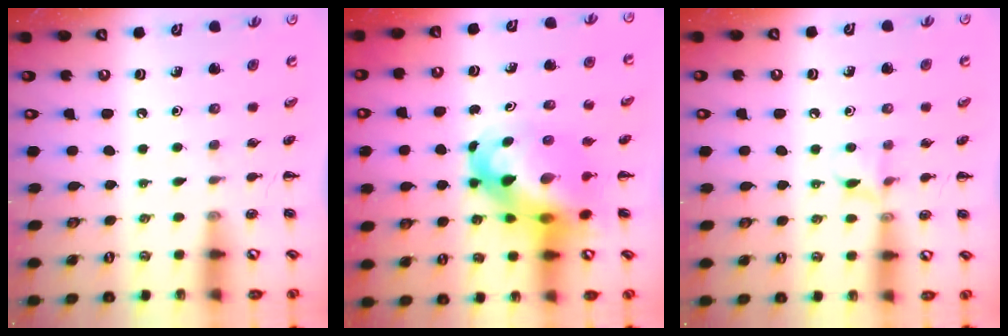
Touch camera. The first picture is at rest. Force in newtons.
{"total": 12.3, "press": 11.9, "slide": 3.1}
{"total": 6.2, "press": 6.0, "slide": 1.4}